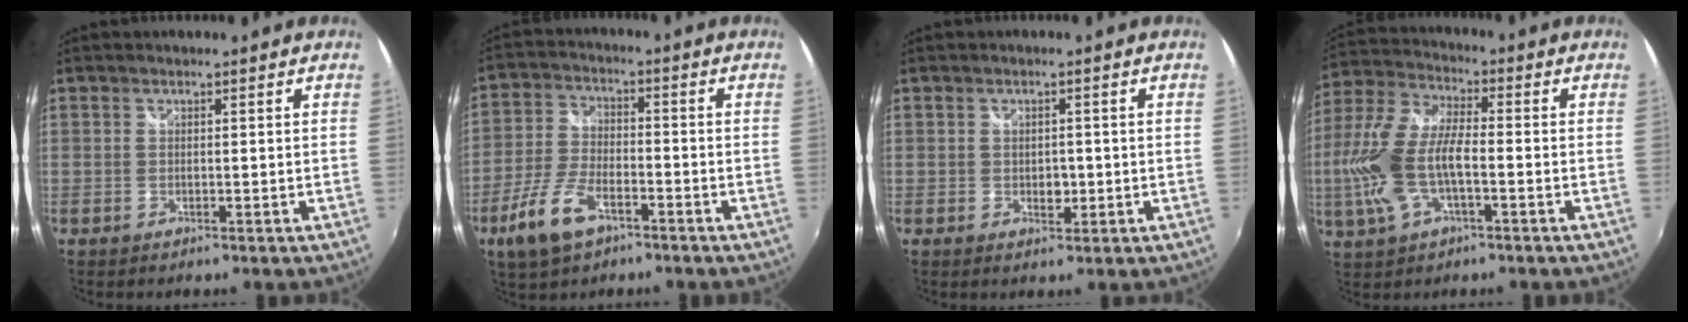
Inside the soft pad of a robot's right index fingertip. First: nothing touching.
{"total": 10.2, "force": [-5.8, 4.7, 6.9], "torque": [-0.157, -0.006, -0.110]}
{"total": 2.1, "force": [-0.4, 1.6, 1.3], "torque": [-0.019, -0.001, -0.006]}
{"total": 13.7, "force": [-3.1, 5.7, 12.1], "torque": [-0.267, 0.000, -0.061]}